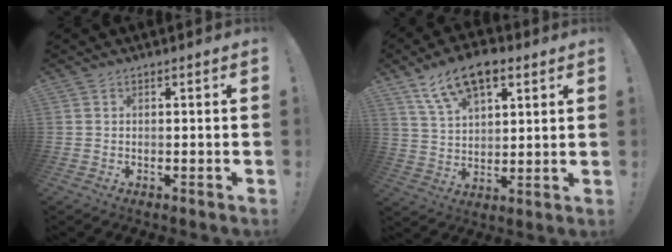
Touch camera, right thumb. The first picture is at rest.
{"total": 13.7, "force": [8.3, 7.0, 8.3], "torque": [-0.136, -0.038, 0.152]}